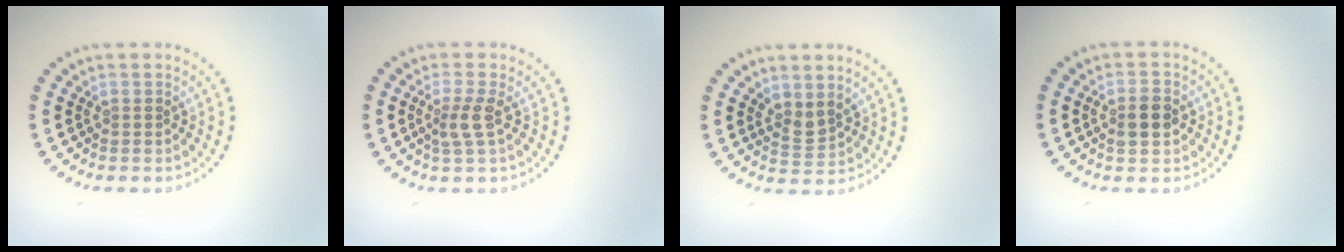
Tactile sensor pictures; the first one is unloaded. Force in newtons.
{"total": 2.1, "press": 1.7, "slide": 1.3}
{"total": 1.9, "press": 1.4, "slide": 1.3}
{"total": 2.5, "press": 2.4, "slide": 0.3}